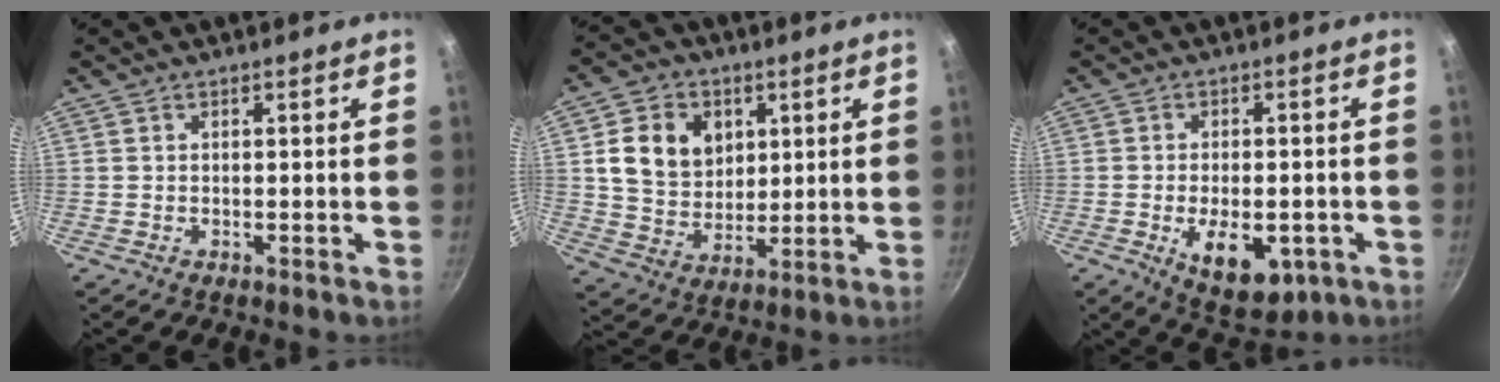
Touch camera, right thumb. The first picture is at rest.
{"total": 12.6, "force": [3.5, 10.1, 6.6], "torque": [-0.087, -0.010, 0.064]}
{"total": 11.2, "force": [-3.4, 6.1, 8.8], "torque": [-0.103, 0.004, -0.034]}